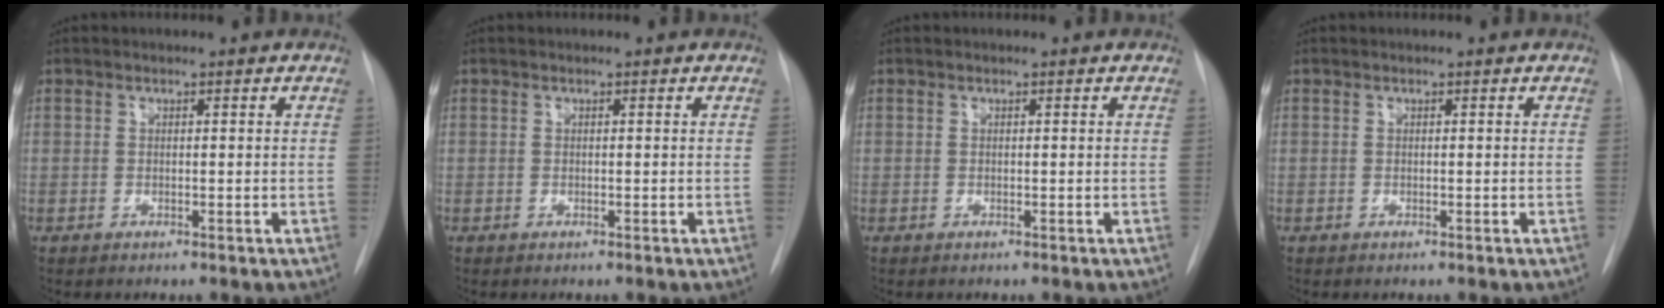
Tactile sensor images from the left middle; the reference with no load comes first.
{"total": 0.0}
{"total": 0.0}
{"total": 0.0}